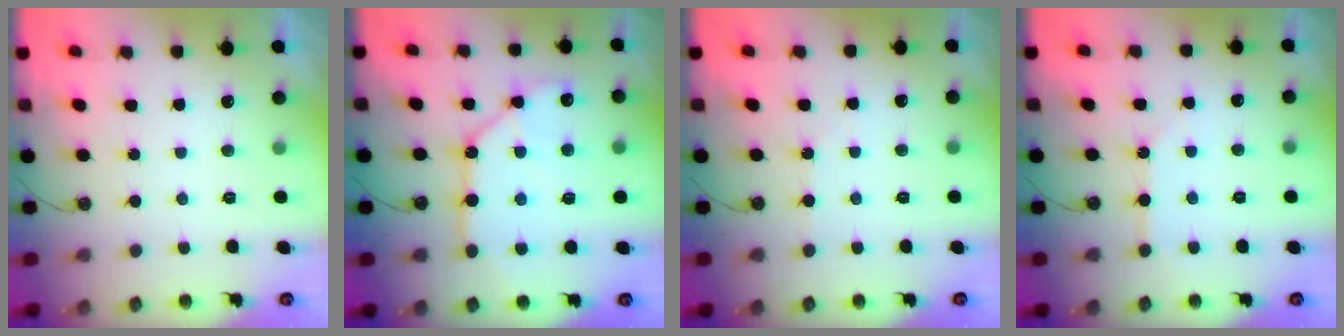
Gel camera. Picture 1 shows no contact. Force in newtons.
{"total": 11.5, "press": 11.4, "slide": 1.6}
{"total": 2.6, "press": 2.6, "slide": 0.5}
{"total": 4.8, "press": 4.7, "slide": 0.7}